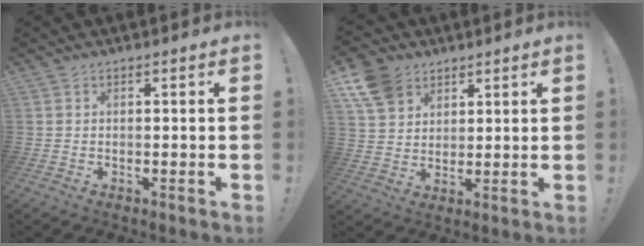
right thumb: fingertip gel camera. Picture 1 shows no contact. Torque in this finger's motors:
{"motor_torque": [0.11, 0.27, 0.10, 0.61, 0.03]}